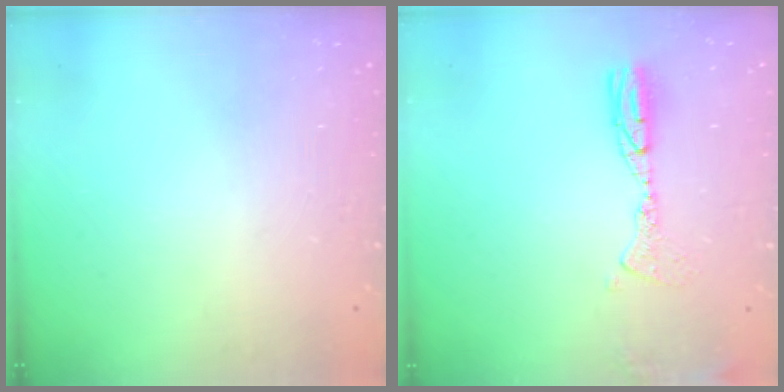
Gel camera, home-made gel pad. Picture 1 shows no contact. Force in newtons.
{"total": 9.6, "press": 9.5, "slide": 1.9}